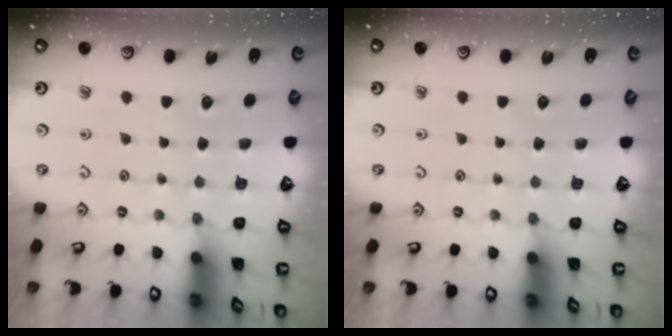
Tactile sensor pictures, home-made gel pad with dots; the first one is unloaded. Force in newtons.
{"total": 0.0}